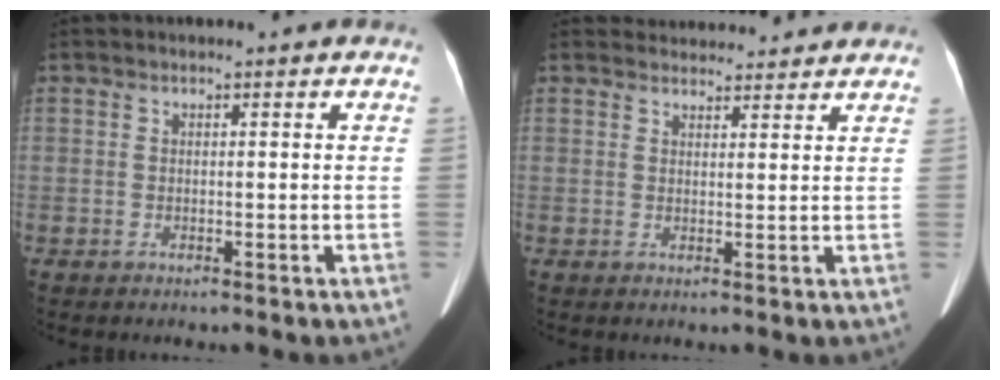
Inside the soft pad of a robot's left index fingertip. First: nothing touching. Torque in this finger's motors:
{"motor_torque": [0.66, -0.99, -0.03, -0.04]}